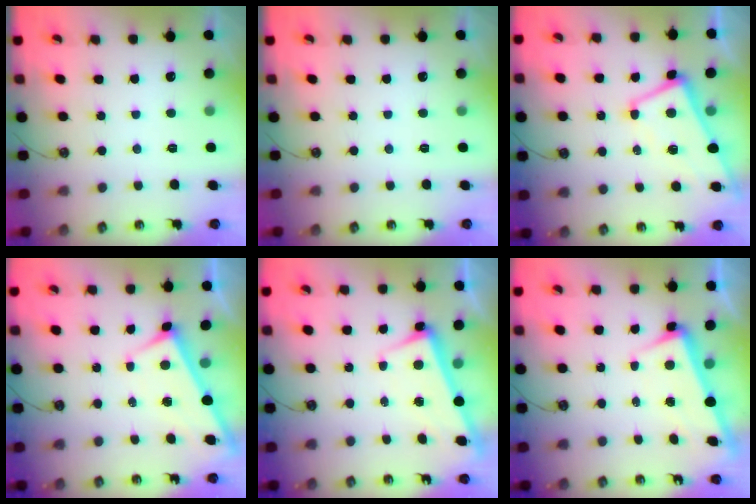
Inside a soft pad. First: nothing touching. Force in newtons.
{"total": 0.0}
{"total": 1.3, "press": 1.1, "slide": 0.7}
{"total": 2.6, "press": 2.6, "slide": 0.4}
{"total": 2.7, "press": 2.7, "slide": 0.6}
{"total": 3.0, "press": 2.9, "slide": 0.9}